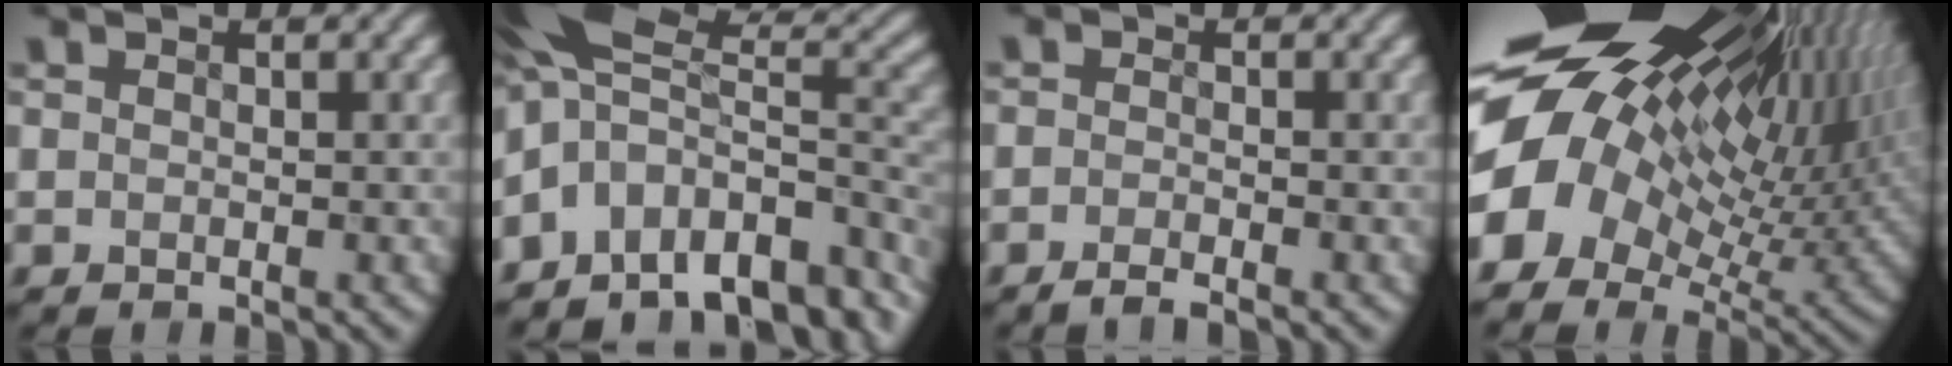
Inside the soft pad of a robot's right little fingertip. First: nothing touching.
{"total": 13.0, "force": [-5.3, 8.0, 8.8], "torque": [-0.170, 0.004, -0.071]}
{"total": 1.7, "force": [-1.4, 0.1, 0.9], "torque": [-0.023, 0.000, -0.031]}
{"total": 19.7, "force": [5.5, 11.0, 15.3], "torque": [-0.252, 0.009, 0.109]}